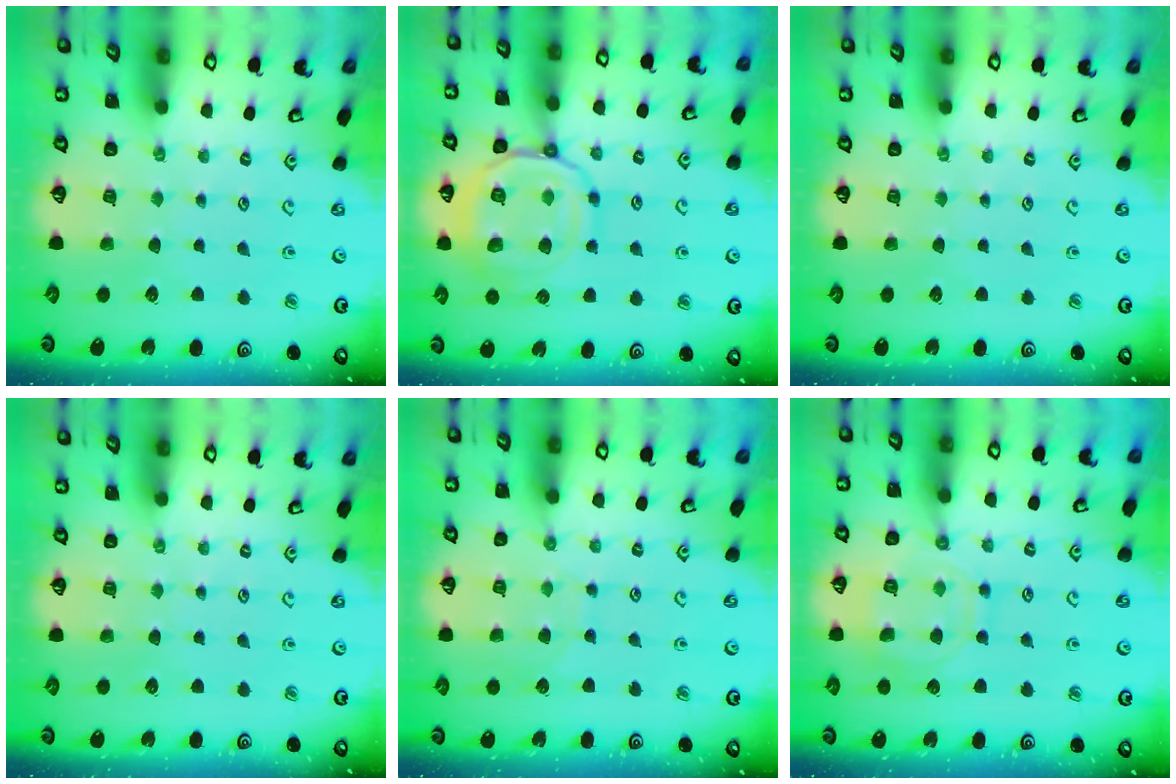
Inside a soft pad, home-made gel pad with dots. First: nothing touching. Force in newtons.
{"total": 16.2, "press": 16.1, "slide": 1.6}
{"total": 0.0}
{"total": 0.0}
{"total": 7.8, "press": 7.8, "slide": 0.4}
{"total": 10.9, "press": 10.9, "slide": 1.0}